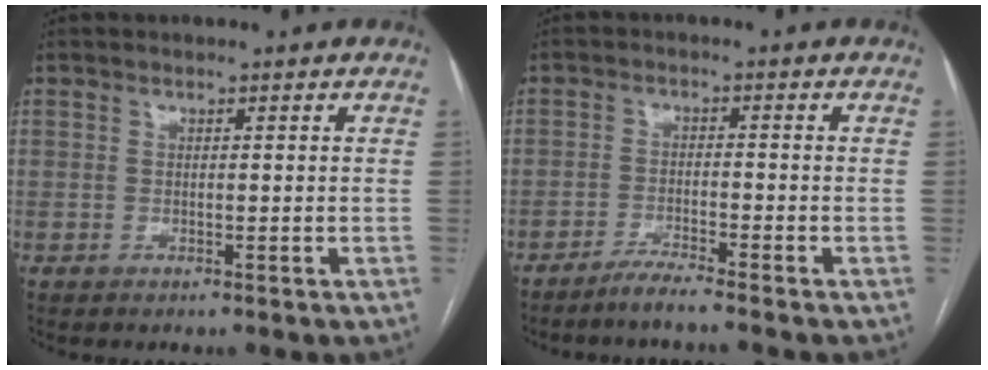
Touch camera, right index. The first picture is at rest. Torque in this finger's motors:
{"motor_torque": [0.04, -0.02, -0.02, 0.00]}